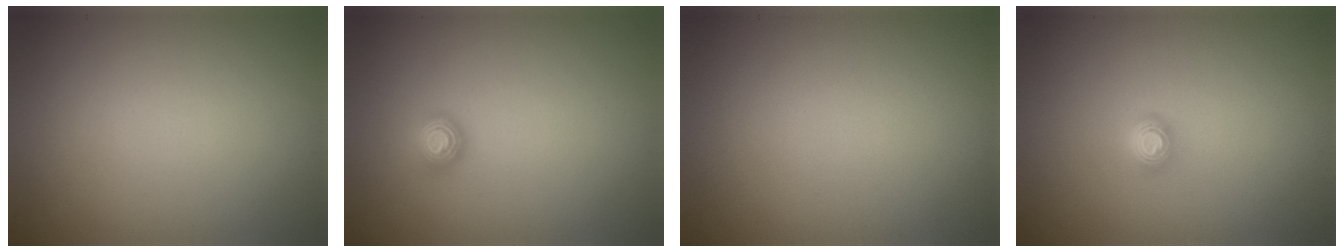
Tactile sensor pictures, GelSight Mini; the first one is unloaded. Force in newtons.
{"total": 1.2, "press": 1.1, "slide": 0.4}
{"total": 0.0}
{"total": 1.6, "press": 1.2, "slide": 1.1}